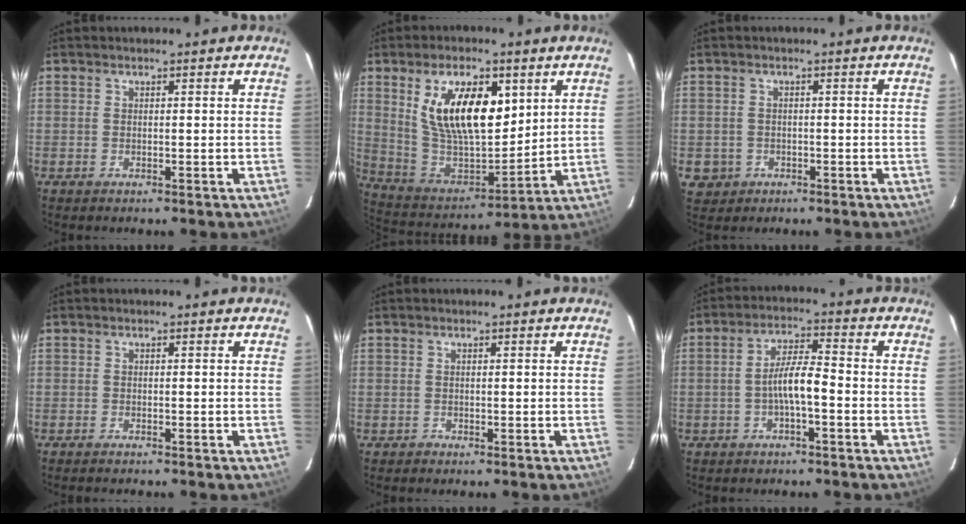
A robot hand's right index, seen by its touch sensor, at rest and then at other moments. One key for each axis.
{"total": 18.2, "fx": 6.7, "fy": 8.6, "fz": 14.5, "tx": -0.264, "ty": 0.001, "tz": 0.137}
{"total": 4.2, "fx": -1.1, "fy": 4.0, "fz": 0.7, "tx": -0.024, "ty": 0.006, "tz": -0.006}
{"total": 1.2, "fx": -1.1, "fy": 0.1, "fz": 0.3, "tx": -0.008, "ty": -0.005, "tz": -0.021}
{"total": 0.9, "fx": -0.4, "fy": 0.8, "fz": -0.2, "tx": 0.005, "ty": 0.004, "tz": -0.006}
{"total": 5.5, "fx": -2.0, "fy": 0.9, "fz": 5.1, "tx": -0.099, "ty": 0.011, "tz": -0.033}